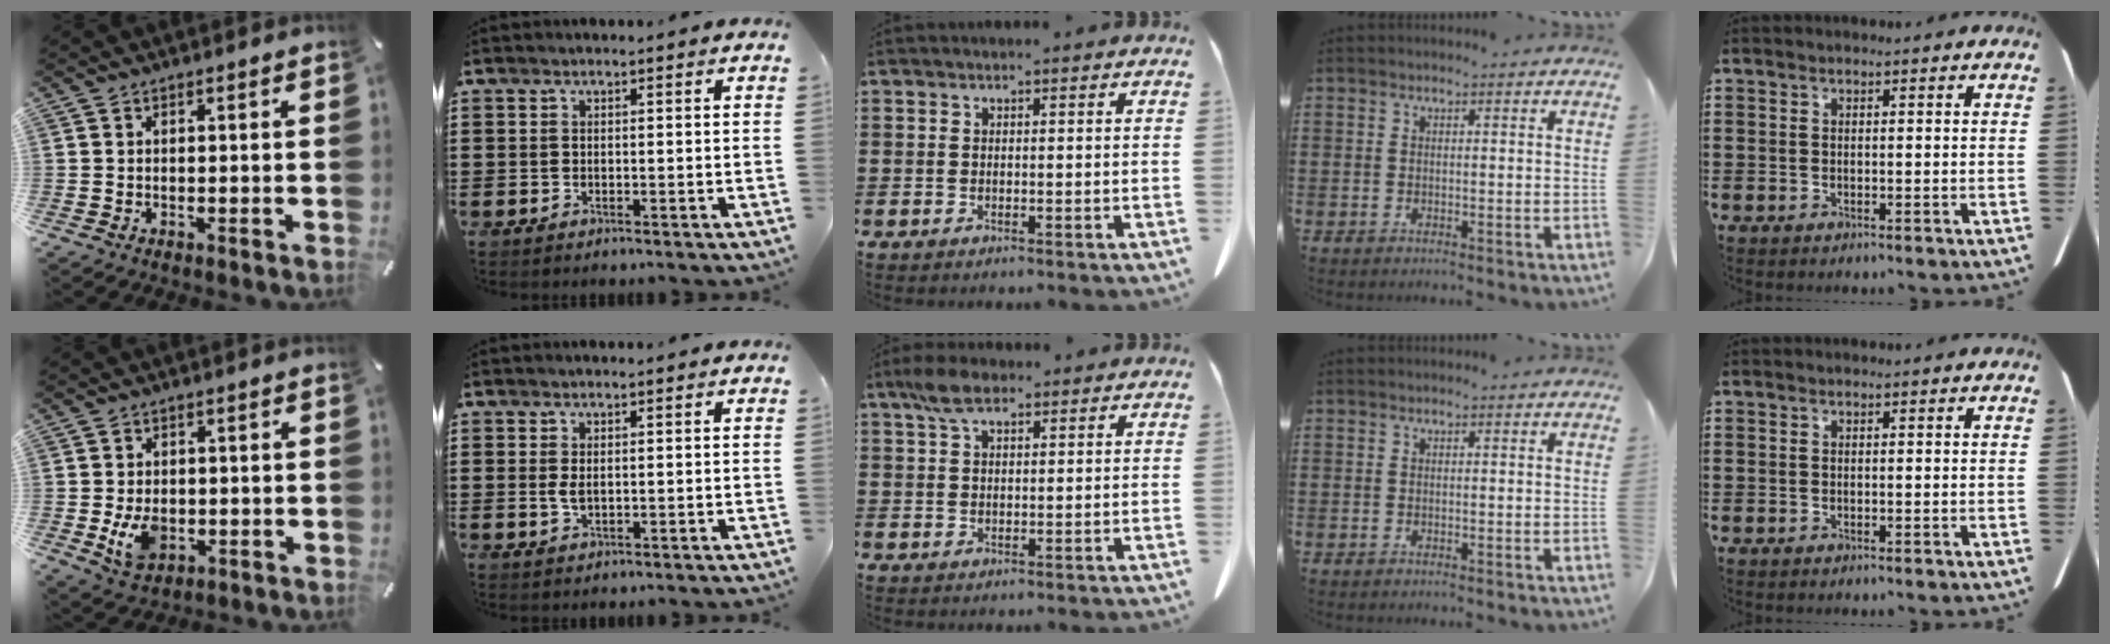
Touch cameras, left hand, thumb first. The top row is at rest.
{"thumb": {"total": 7.0, "force": [-1.1, 5.0, 4.7], "torque": [-0.097, -0.007, -0.023]}, "index": {"total": 1.8, "force": [0.3, 0.7, 1.7], "torque": [-0.041, 0.000, 0.002]}, "middle": {"total": 4.8, "force": [2.9, 1.9, 3.2], "torque": [-0.072, 0.007, 0.054]}}